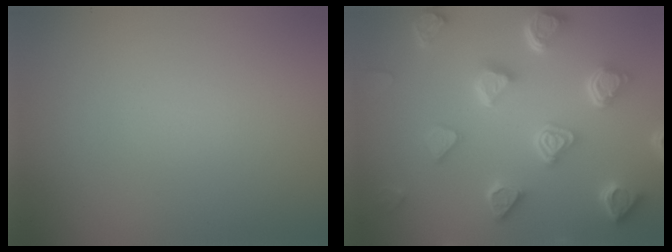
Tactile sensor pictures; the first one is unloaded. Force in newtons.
{"total": 6.8, "press": 5.4, "slide": 4.2}